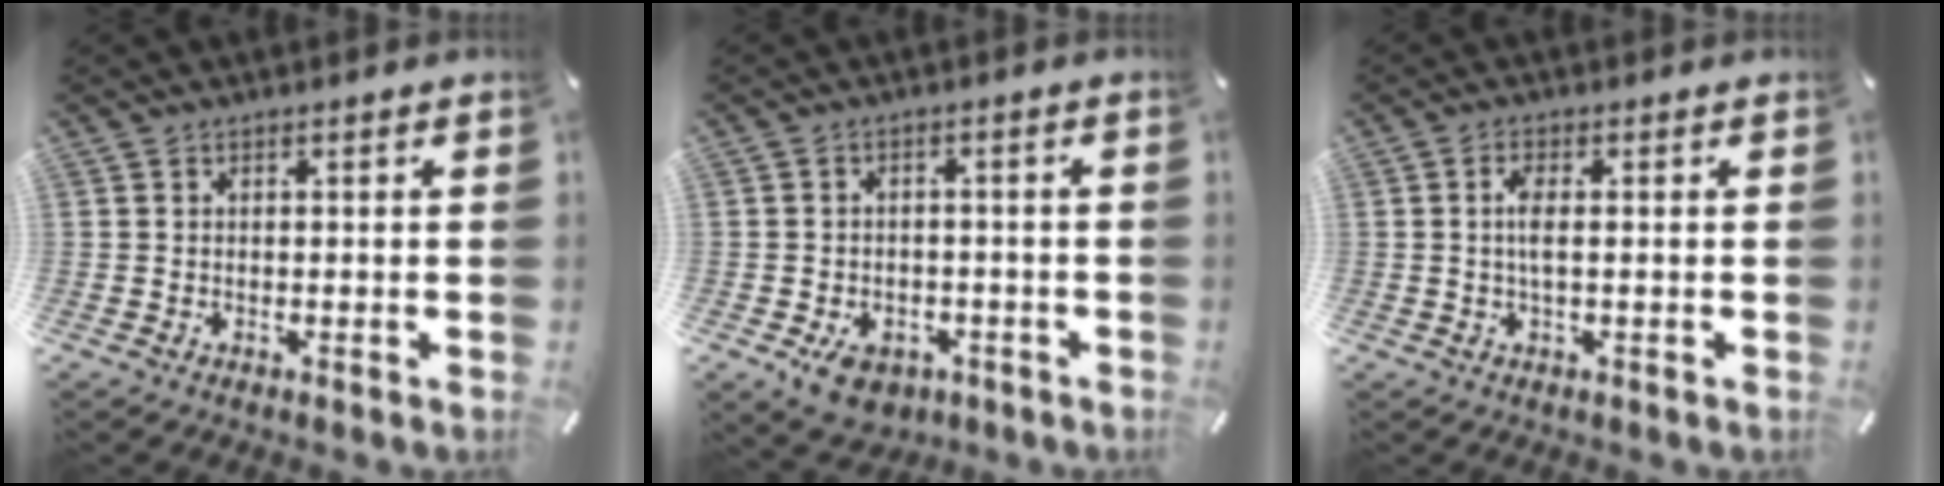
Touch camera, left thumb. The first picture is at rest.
{"total": 6.2, "force": [-3.0, 4.6, 3.0], "torque": [-0.045, 0.015, -0.052]}
{"total": 3.5, "force": [0.1, 0.9, 3.4], "torque": [-0.071, -0.004, -0.003]}